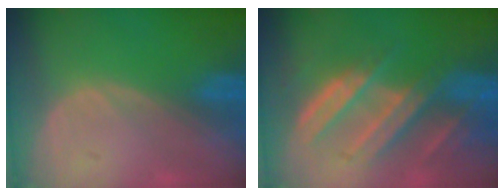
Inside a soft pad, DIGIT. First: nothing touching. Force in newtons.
{"total": 9.0, "press": 8.2, "slide": 3.7}